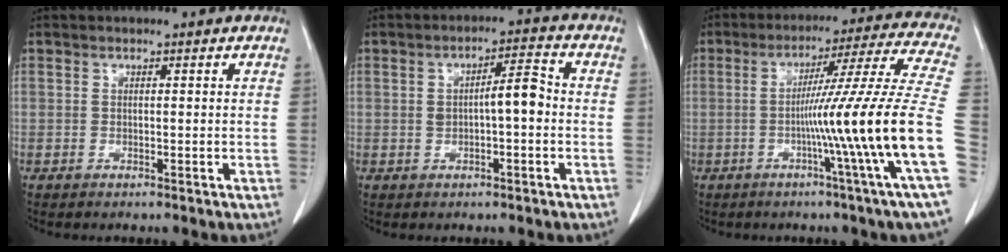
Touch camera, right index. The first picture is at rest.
{"total": 5.3, "force": [-0.2, 1.3, 5.1], "torque": [-0.084, 0.021, -0.002]}
{"total": 20.3, "force": [-4.6, -3.8, 19.4], "torque": [-0.249, -0.009, -0.086]}